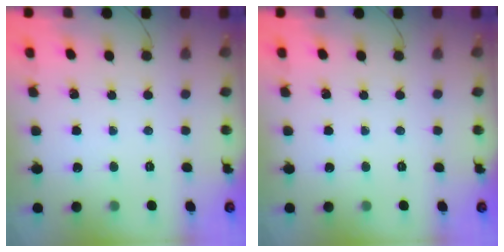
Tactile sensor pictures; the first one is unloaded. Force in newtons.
{"total": 0.0}